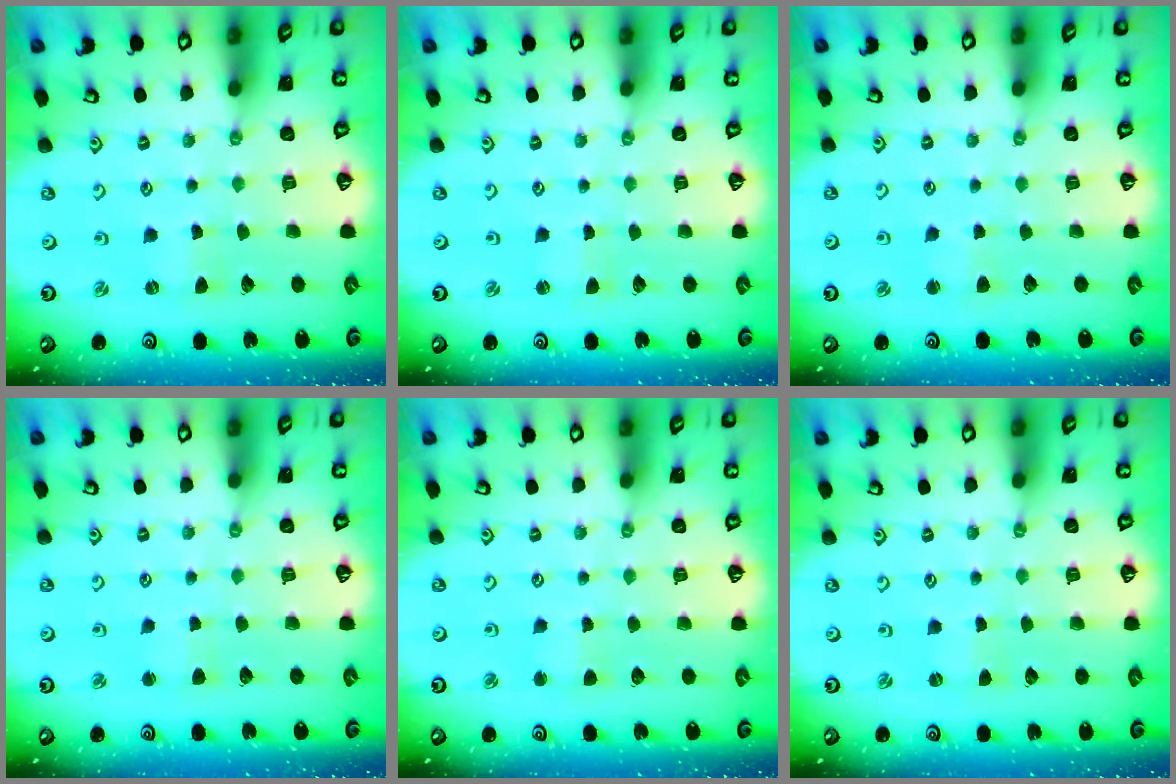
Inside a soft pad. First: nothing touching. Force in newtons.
{"total": 1.0, "press": 1.0, "slide": 0.1}
{"total": 2.0, "press": 1.9, "slide": 0.6}
{"total": 2.3, "press": 2.3, "slide": 0.4}
{"total": 3.0, "press": 3.0, "slide": 0.2}
{"total": 0.0}